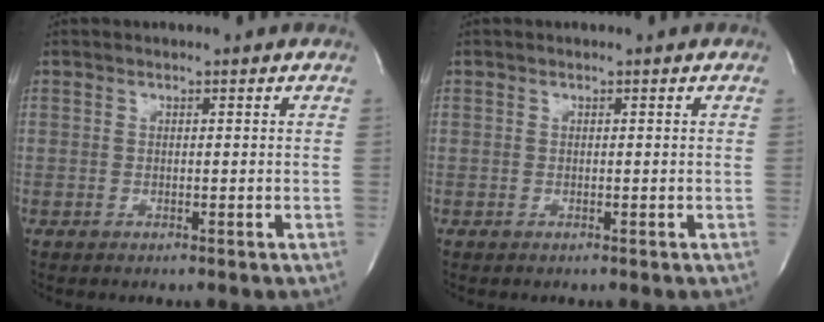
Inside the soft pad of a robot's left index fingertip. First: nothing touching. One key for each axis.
{"total": 0.0}